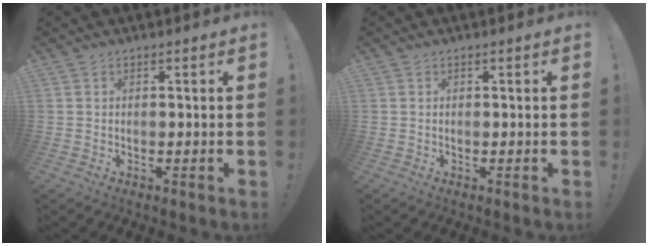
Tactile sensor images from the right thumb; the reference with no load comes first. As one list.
[{"total": 0.0}]